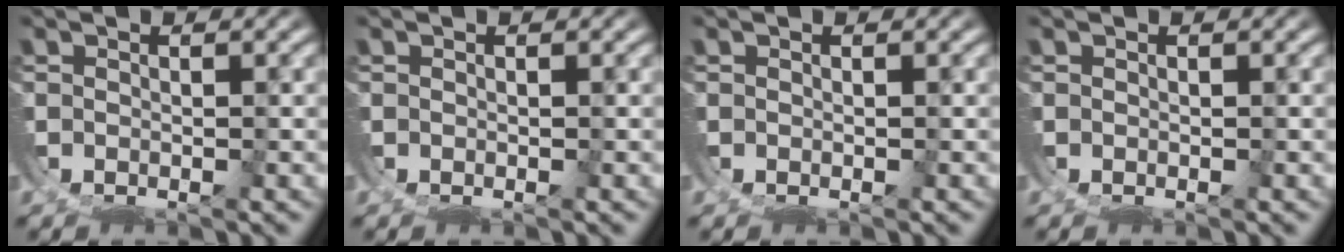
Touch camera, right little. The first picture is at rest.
{"total": 0.0}
{"total": 0.0}
{"total": 0.0}